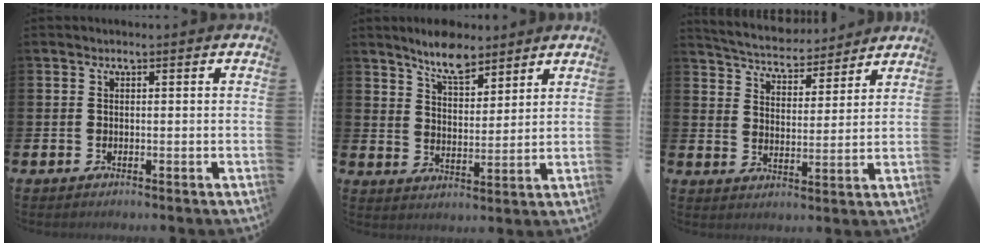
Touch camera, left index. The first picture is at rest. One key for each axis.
{"total": 7.2, "fx": 6.5, "fy": 2.2, "fz": 2.2, "tx": -0.048, "ty": -0.032, "tz": 0.116}
{"total": 5.3, "fx": 5.1, "fy": 1.2, "fz": 0.3, "tx": -0.031, "ty": -0.039, "tz": 0.088}